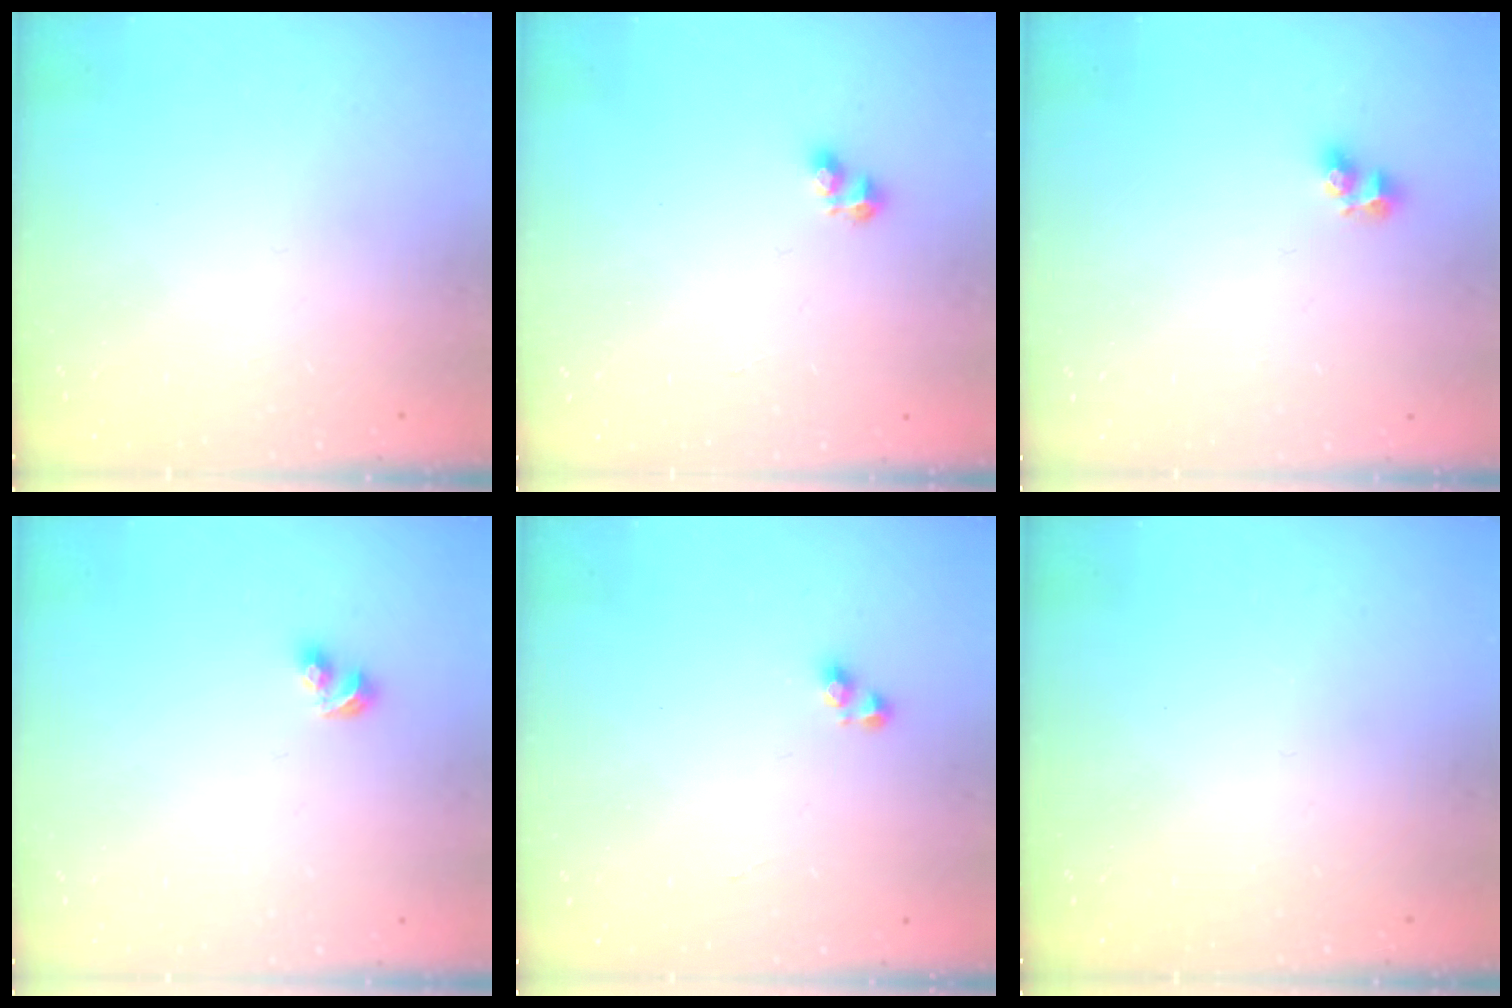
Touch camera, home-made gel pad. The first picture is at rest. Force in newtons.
{"total": 2.7, "press": 2.7, "slide": 0.4}
{"total": 5.0, "press": 5.0, "slide": 0.4}
{"total": 3.7, "press": 3.7, "slide": 0.4}
{"total": 3.2, "press": 3.2, "slide": 0.3}
{"total": 0.0}